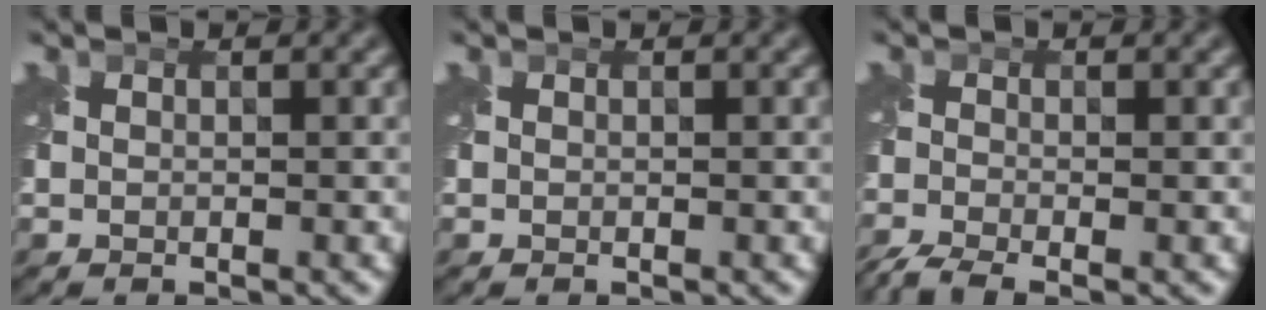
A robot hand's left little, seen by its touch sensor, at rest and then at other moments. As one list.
[{"total": 0.0}, {"total": 3.7, "force": [-3.1, 0.8, 2.0], "torque": [-0.045, -0.018, -0.073]}]